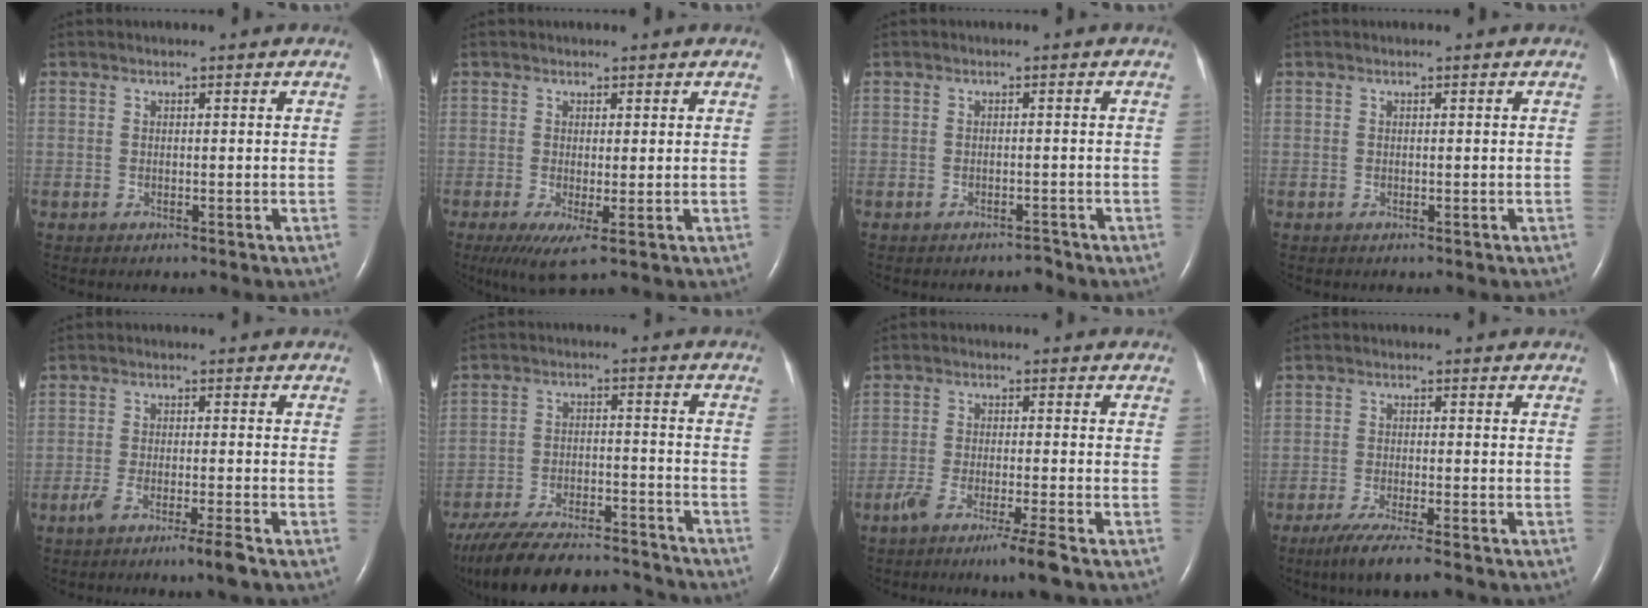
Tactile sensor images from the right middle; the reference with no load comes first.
{"total": 4.3, "force": [-1.1, 0.8, 4.0], "torque": [-0.078, -0.015, -0.016]}
{"total": 1.0, "force": [-1.0, 0.1, 0.1], "torque": [0.000, -0.001, -0.013]}
{"total": 0.0}
{"total": 4.5, "force": [-3.0, -0.4, 3.3], "torque": [-0.062, -0.010, -0.058]}
{"total": 20.5, "force": [-18.5, 3.9, 7.9], "torque": [-0.164, -0.014, -0.280]}
{"total": 6.2, "force": [-4.2, -0.8, 4.5], "torque": [-0.079, -0.015, -0.075]}
{"total": 6.5, "force": [-4.7, 0.0, 4.5], "torque": [-0.082, -0.018, -0.080]}